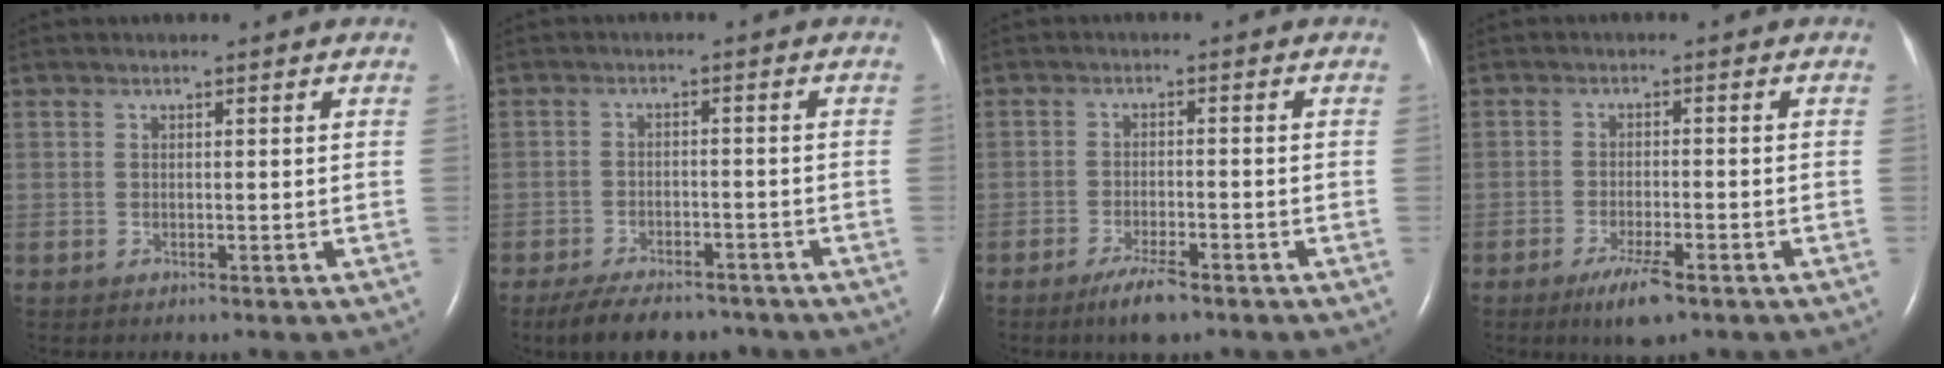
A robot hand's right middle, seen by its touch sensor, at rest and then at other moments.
{"total": 9.0, "force": [-7.3, 3.4, 3.9], "torque": [-0.059, -0.006, -0.113]}
{"total": 4.5, "force": [-3.3, 0.8, 3.0], "torque": [-0.065, -0.007, -0.057]}
{"total": 5.2, "force": [-3.3, 0.9, 3.9], "torque": [-0.079, -0.010, -0.054]}